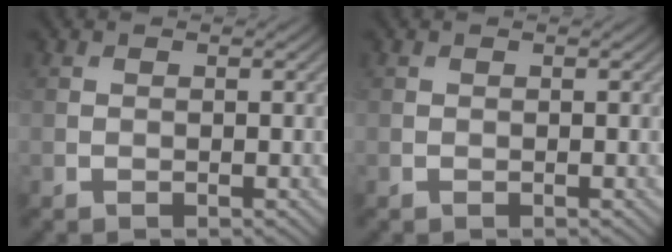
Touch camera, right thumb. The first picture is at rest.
{"total": 0.0}